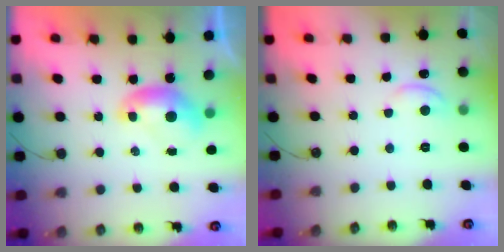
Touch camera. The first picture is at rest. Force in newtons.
{"total": 0.6, "press": 0.2, "slide": 0.6}